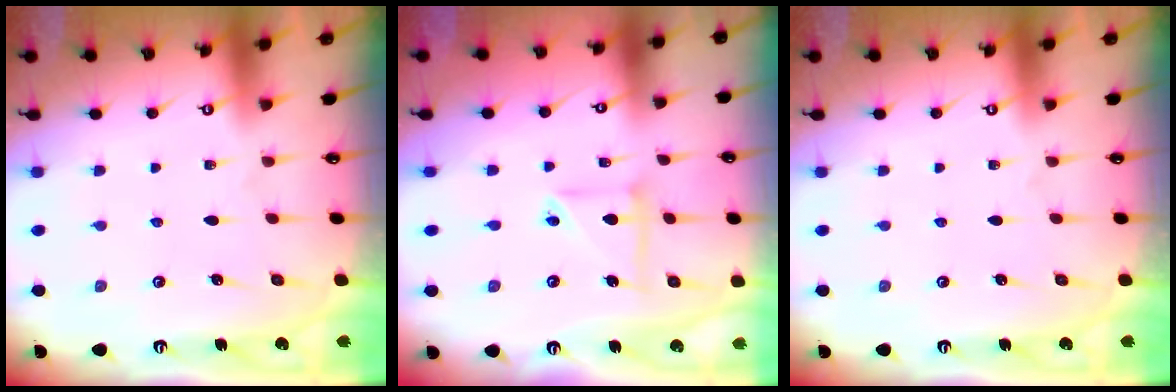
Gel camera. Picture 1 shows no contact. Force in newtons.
{"total": 6.4, "press": 6.4, "slide": 0.5}
{"total": 0.0}